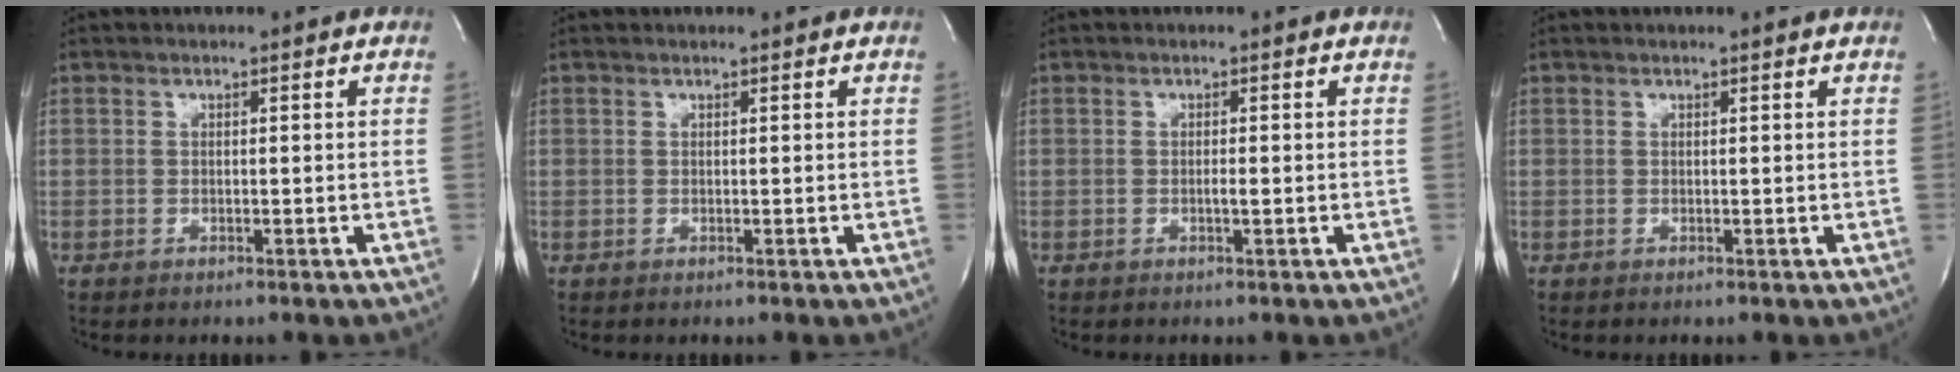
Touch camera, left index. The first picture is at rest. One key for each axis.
{"total": 0.5, "fx": 0.5, "fy": 0.0, "fz": 0.0, "tx": 0.000, "ty": 0.007, "tz": 0.009}
{"total": 0.8, "fx": -0.3, "fy": 0.0, "fz": 0.7, "tx": -0.017, "ty": -0.001, "tz": -0.004}
{"total": 1.0, "fx": 0.9, "fy": -0.2, "fz": 0.3, "tx": -0.010, "ty": 0.000, "tz": 0.014}